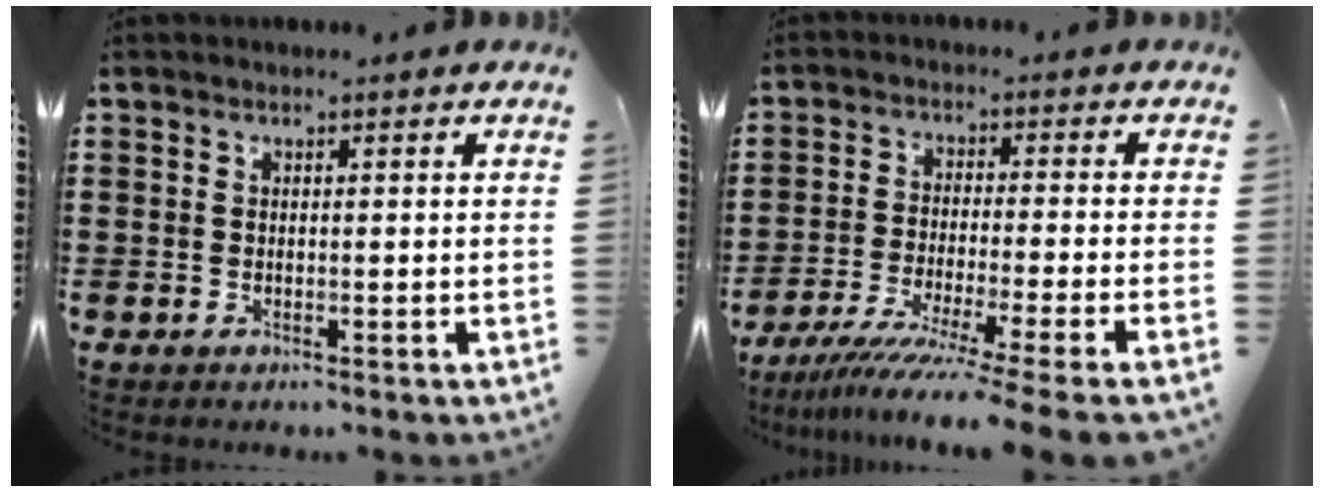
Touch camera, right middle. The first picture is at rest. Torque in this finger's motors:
{"motor_torque": [2.01, -0.12, 0.95, 0.19]}